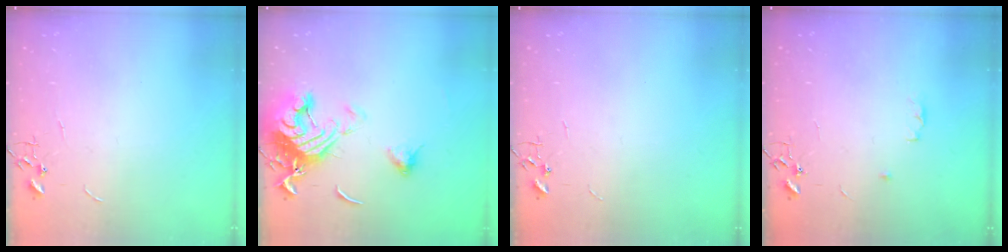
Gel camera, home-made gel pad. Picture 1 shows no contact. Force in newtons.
{"total": 15.9, "press": 15.8, "slide": 1.7}
{"total": 0.0}
{"total": 4.7, "press": 4.6, "slide": 0.8}